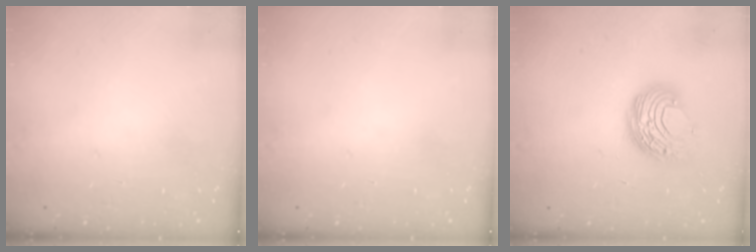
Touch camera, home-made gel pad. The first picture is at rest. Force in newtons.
{"total": 0.0}
{"total": 9.5, "press": 9.5, "slide": 0.5}